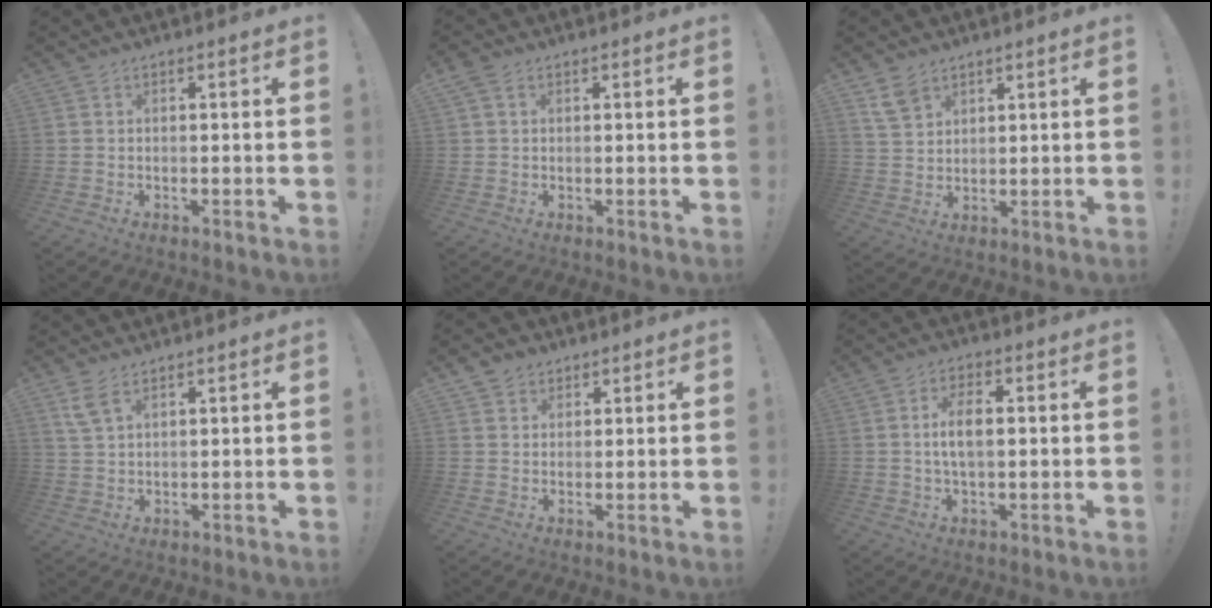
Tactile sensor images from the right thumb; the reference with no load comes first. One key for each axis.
{"total": 2.1, "fx": 1.0, "fy": 1.3, "fz": 1.3, "tx": -0.020, "ty": 0.001, "tz": 0.018}
{"total": 5.9, "fx": 4.2, "fy": 3.3, "fz": 2.3, "tx": -0.040, "ty": -0.018, "tz": 0.083}
{"total": 4.9, "fx": 3.4, "fy": 1.6, "fz": 3.2, "tx": -0.060, "ty": -0.013, "tz": 0.064}
{"total": 3.6, "fx": 2.3, "fy": 2.7, "fz": 0.3, "tx": 0.000, "ty": -0.012, "tz": 0.040}
{"total": 6.7, "fx": 0.5, "fy": 3.0, "fz": 5.9, "tx": -0.096, "ty": 0.001, "tz": 0.005}